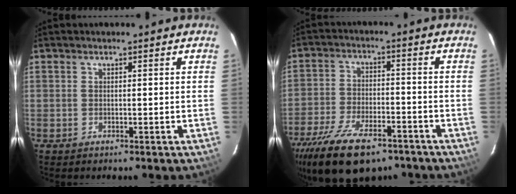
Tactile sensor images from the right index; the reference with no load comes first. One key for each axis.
{"total": 18.3, "fx": -12.6, "fy": 7.9, "fz": 10.6, "tx": -0.225, "ty": -0.032, "tz": -0.208}